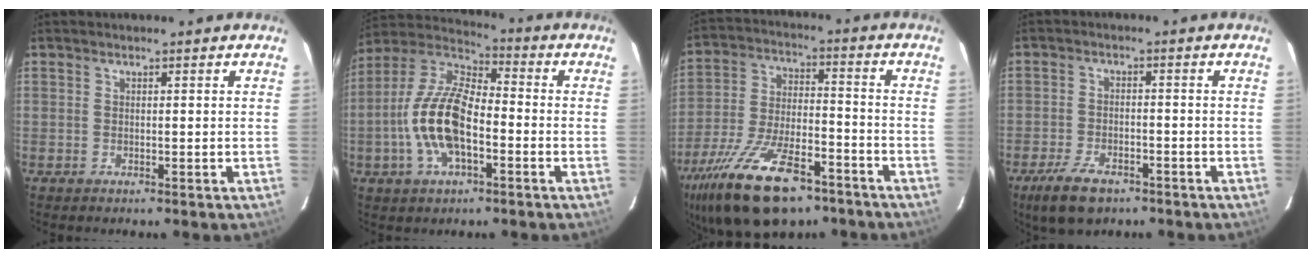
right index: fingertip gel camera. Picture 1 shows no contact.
{"total": 15.1, "force": [-4.0, 6.8, 12.9], "torque": [-0.269, 0.006, -0.082]}
{"total": 22.5, "force": [-14.8, 9.4, 14.1], "torque": [-0.286, -0.033, -0.244]}
{"total": 8.7, "force": [-6.0, 3.9, 5.0], "torque": [-0.127, -0.016, -0.104]}